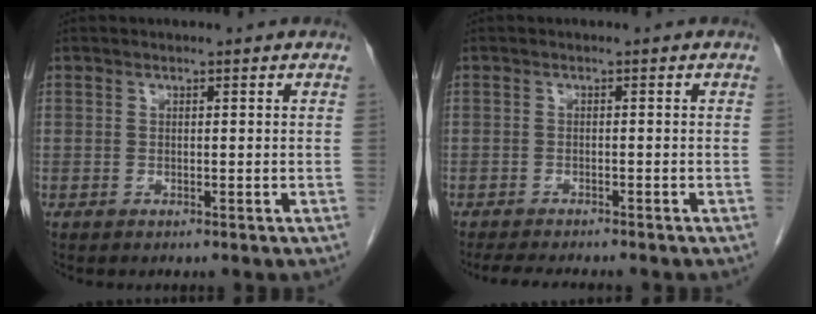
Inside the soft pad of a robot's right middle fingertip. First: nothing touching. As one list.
[{"total": 6.6, "force": [-5.8, 1.1, 2.8], "torque": [-0.039, -0.012, -0.088]}]